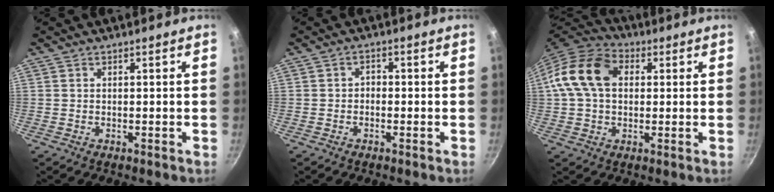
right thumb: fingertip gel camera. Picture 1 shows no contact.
{"total": 1.5, "force": [-0.6, 1.1, 0.8], "torque": [-0.010, 0.009, -0.012]}
{"total": 13.5, "force": [2.3, 9.7, 9.1], "torque": [-0.147, 0.024, 0.023]}